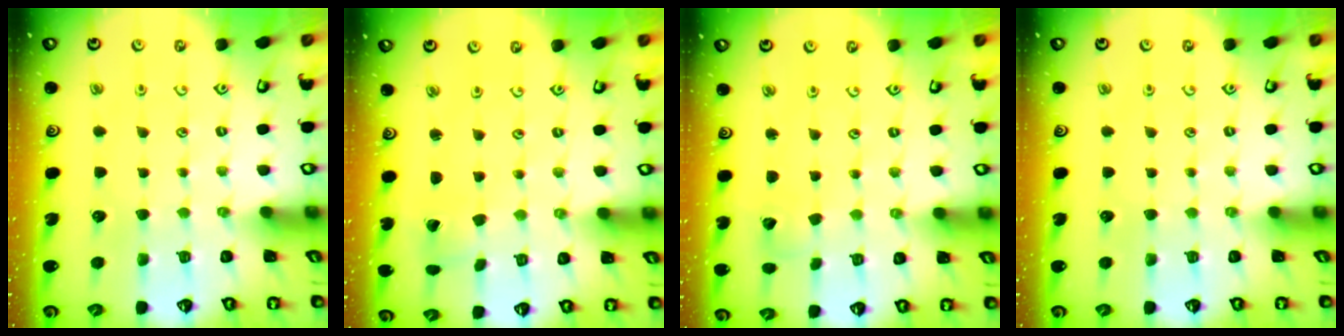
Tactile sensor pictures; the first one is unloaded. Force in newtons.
{"total": 0.7, "press": 0.7, "slide": 0.1}
{"total": 2.9, "press": 2.9, "slide": 0.3}
{"total": 0.0}